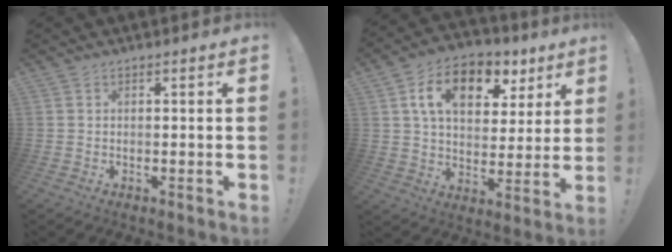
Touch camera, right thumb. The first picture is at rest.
{"total": 14.9, "force": [7.1, 9.4, 9.2], "torque": [-0.140, -0.027, 0.124]}